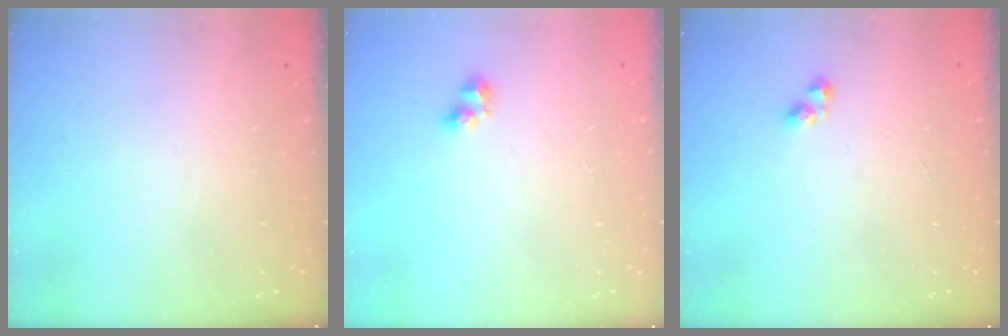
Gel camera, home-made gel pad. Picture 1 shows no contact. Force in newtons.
{"total": 4.4, "press": 4.3, "slide": 0.8}
{"total": 3.6, "press": 3.6, "slide": 0.5}